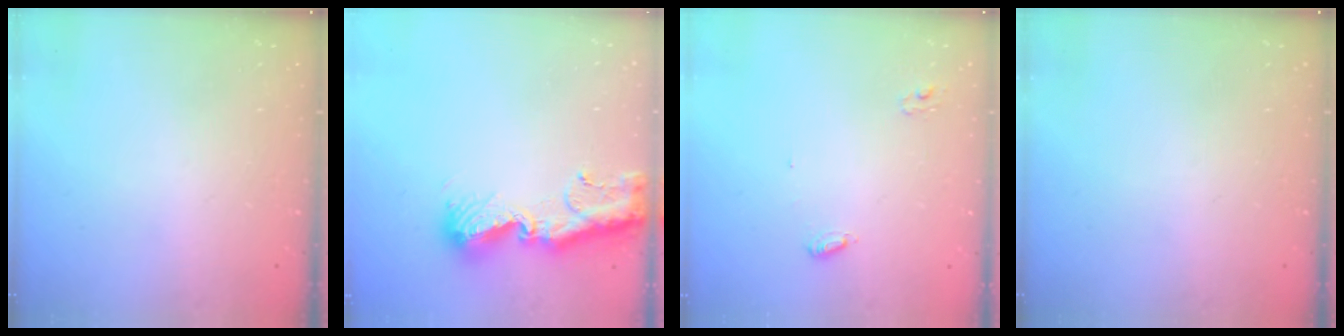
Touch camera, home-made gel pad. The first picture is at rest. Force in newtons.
{"total": 12.2, "press": 12.1, "slide": 0.8}
{"total": 4.2, "press": 4.2, "slide": 0.3}
{"total": 0.0}